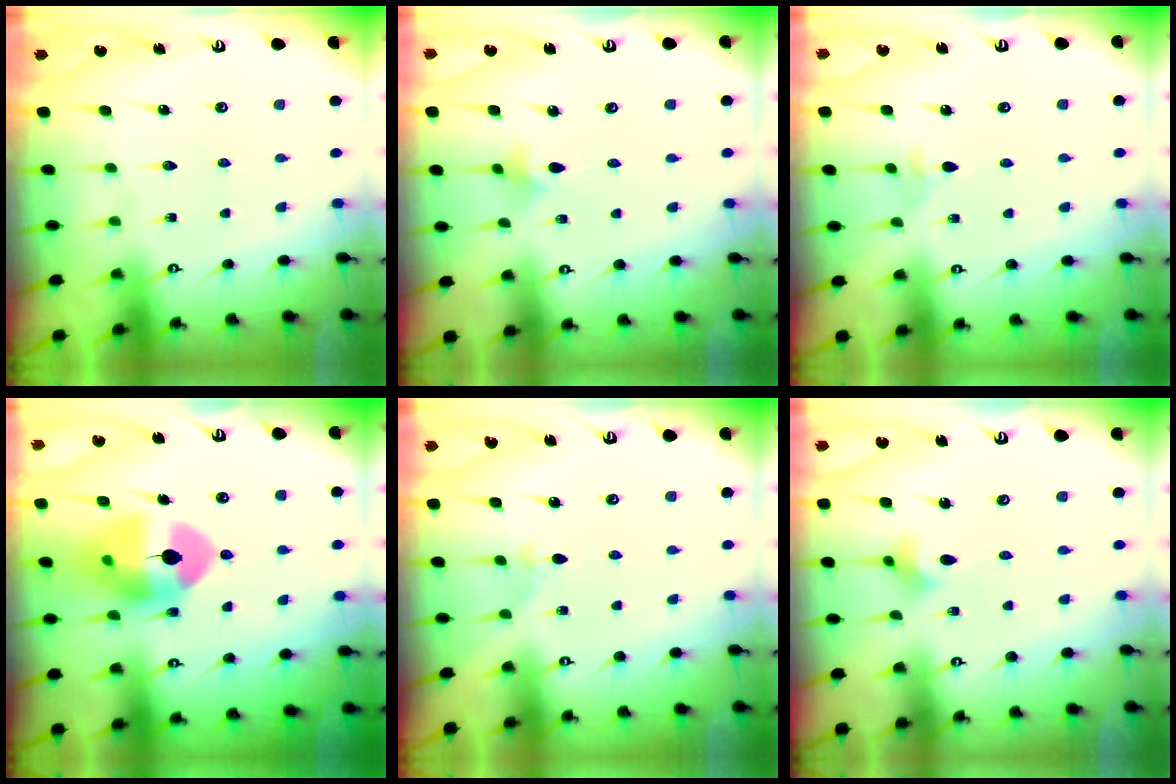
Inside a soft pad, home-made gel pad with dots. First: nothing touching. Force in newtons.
{"total": 2.8, "press": 2.8, "slide": 0.5}
{"total": 2.3, "press": 2.2, "slide": 0.8}
{"total": 13.0, "press": 12.9, "slide": 1.7}
{"total": 2.7, "press": 2.6, "slide": 0.7}
{"total": 2.7, "press": 2.6, "slide": 0.7}